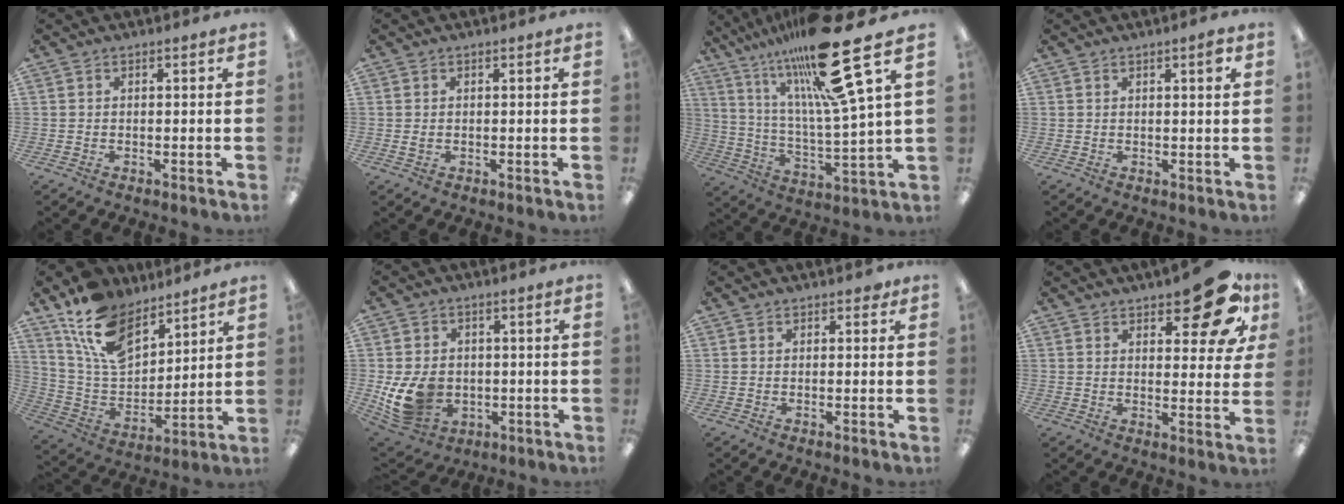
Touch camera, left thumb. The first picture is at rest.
{"total": 1.0, "force": [0.2, 0.6, 0.7], "torque": [-0.014, 0.002, 0.003]}
{"total": 25.5, "force": [17.0, 4.5, 18.6], "torque": [-0.306, -0.095, 0.265]}
{"total": 2.2, "force": [1.4, 0.3, 1.7], "torque": [-0.028, -0.001, 0.022]}
{"total": 16.2, "force": [10.8, 8.6, 8.5], "torque": [-0.178, -0.040, 0.210]}
{"total": 12.1, "force": [-1.6, 9.6, 7.2], "torque": [-0.146, 0.002, -0.022]}
{"total": 1.4, "force": [0.8, 0.9, 0.7], "torque": [-0.007, 0.000, 0.012]}
{"total": 15.1, "force": [9.9, 5.9, 9.8], "torque": [-0.113, -0.059, 0.161]}